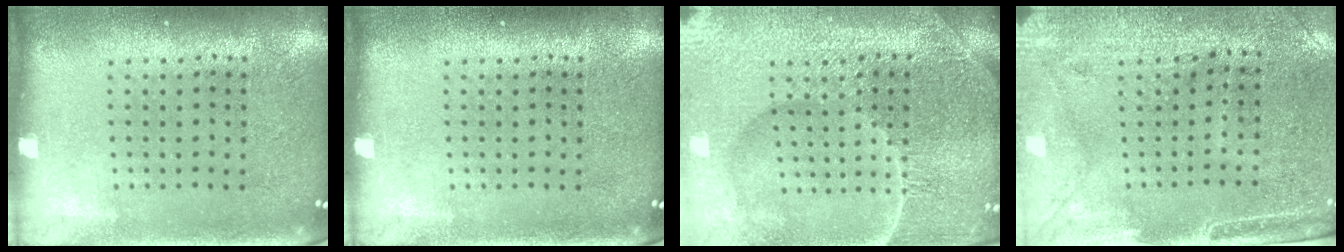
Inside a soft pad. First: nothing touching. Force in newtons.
{"total": 0.0}
{"total": 5.3, "press": 4.9, "slide": 1.8}
{"total": 3.0, "press": 2.5, "slide": 1.5}